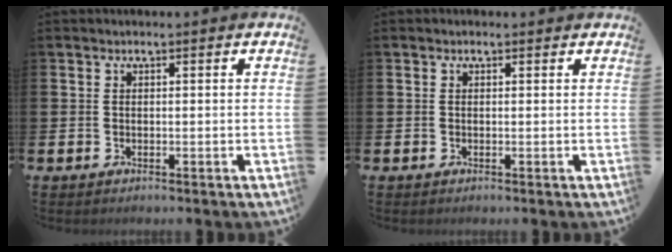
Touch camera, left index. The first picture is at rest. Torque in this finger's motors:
{"motor_torque": [-0.62, -1.52, 0.41, 0.01]}